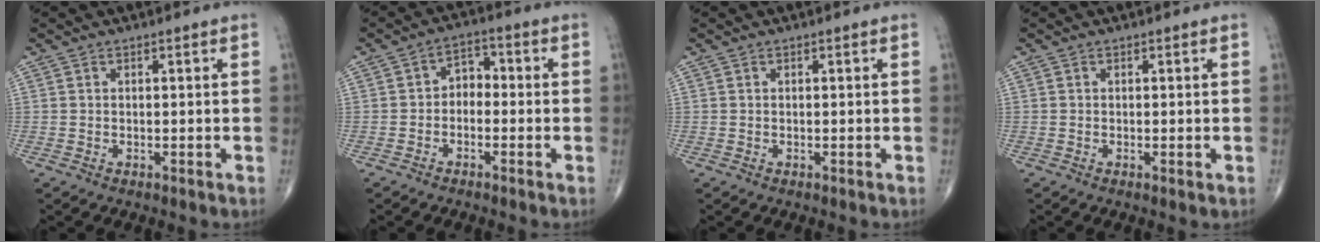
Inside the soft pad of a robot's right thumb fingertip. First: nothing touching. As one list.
[{"total": 4.2, "force": [-0.9, 3.1, 2.7], "torque": [-0.023, 0.024, -0.030]}, {"total": 0.0}, {"total": 0.6, "force": [-0.1, 0.1, 0.6], "torque": [-0.011, -0.003, -0.004]}]